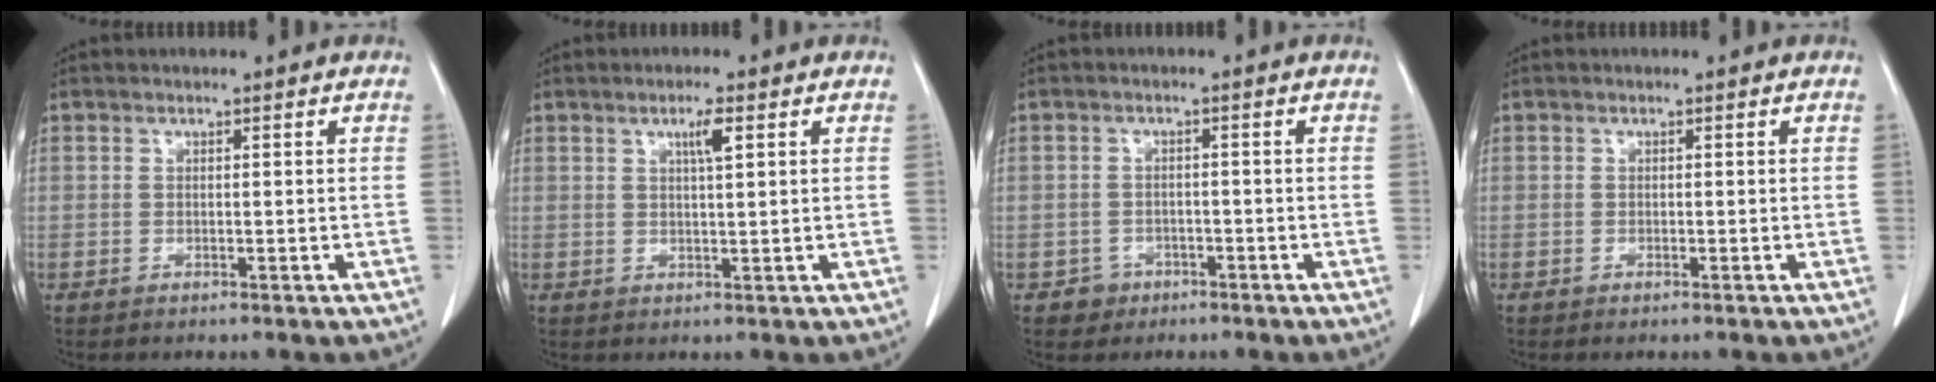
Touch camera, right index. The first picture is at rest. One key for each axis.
{"total": 2.8, "fx": 1.3, "fy": 0.1, "fz": 2.5, "tx": -0.042, "ty": 0.000, "tz": 0.020}
{"total": 2.7, "fx": -1.4, "fy": 2.3, "fz": -0.1, "tx": 0.009, "ty": 0.014, "tz": -0.022}
{"total": 0.0}